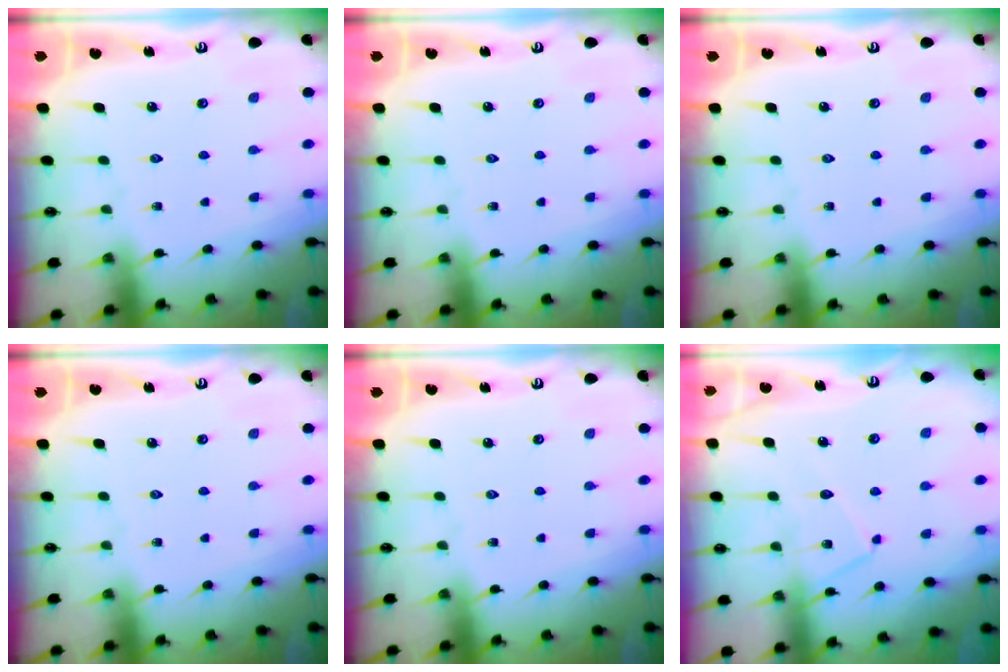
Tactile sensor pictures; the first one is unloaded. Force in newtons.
{"total": 0.0}
{"total": 0.0}
{"total": 0.0}
{"total": 0.0}
{"total": 10.4, "press": 10.4, "slide": 0.7}